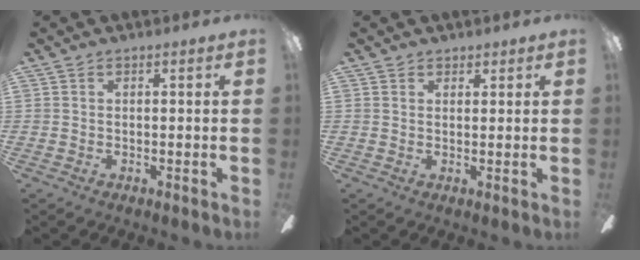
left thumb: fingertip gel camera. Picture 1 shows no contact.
{"total": 1.8, "force": [1.4, 1.0, -0.1], "torque": [0.009, -0.002, 0.027]}